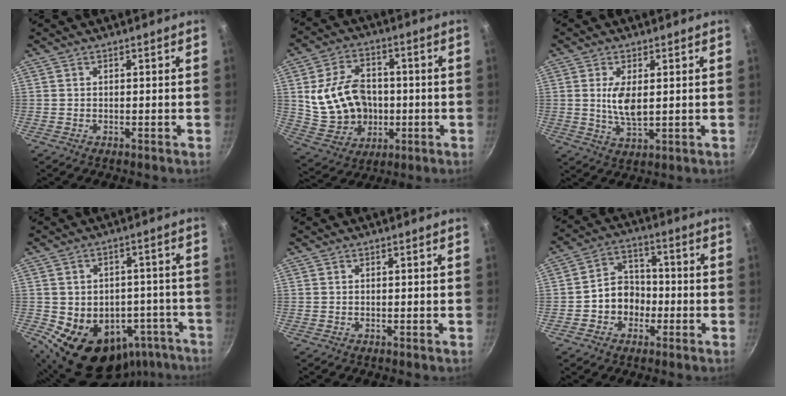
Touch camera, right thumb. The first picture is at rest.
{"total": 15.8, "force": [0.0, 12.2, 10.0], "torque": [-0.164, 0.013, 0.020]}
{"total": 6.0, "force": [0.9, 2.6, 5.3], "torque": [-0.100, -0.012, 0.021]}
{"total": 19.2, "force": [-8.1, 14.3, 9.9], "torque": [-0.120, 0.035, -0.080]}
{"total": 0.0}
{"total": 8.2, "force": [-2.2, 6.9, 3.9], "torque": [-0.017, 0.032, -0.042]}